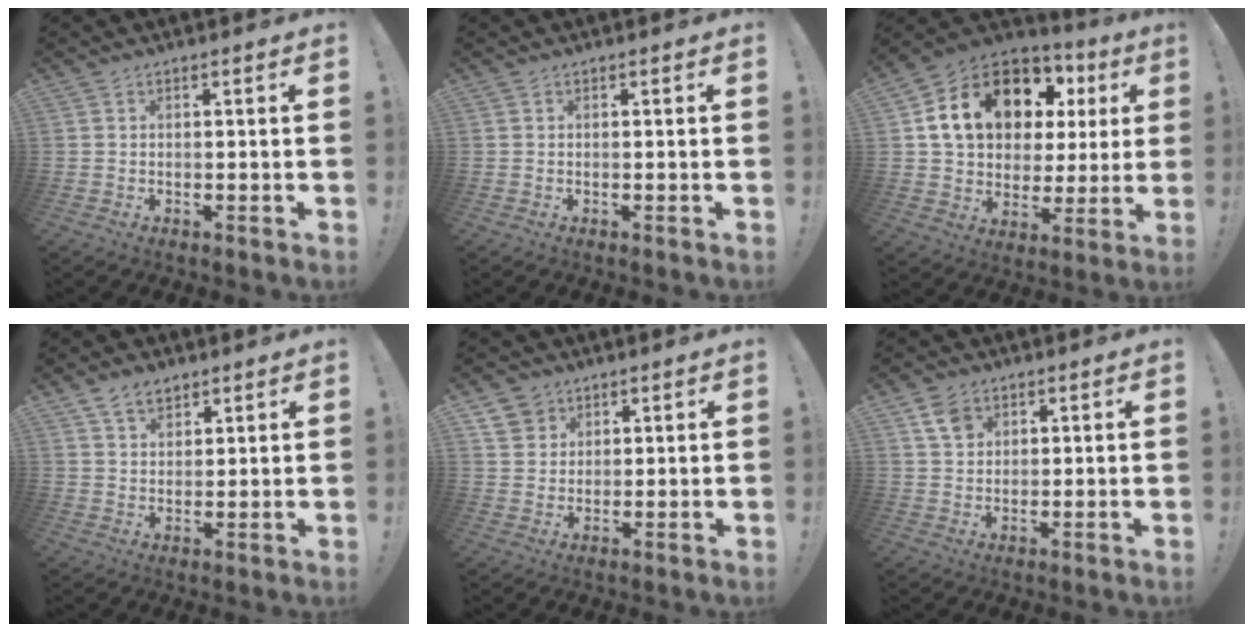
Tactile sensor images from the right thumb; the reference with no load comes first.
{"total": 0.0}
{"total": 19.1, "force": [8.4, 12.4, 11.8], "torque": [-0.199, -0.031, 0.165]}
{"total": 6.0, "force": [4.2, 3.5, 2.4], "torque": [-0.045, -0.014, 0.080]}
{"total": 6.1, "force": [3.6, 4.9, 0.8], "torque": [-0.010, -0.024, 0.070]}
{"total": 5.5, "force": [3.0, 4.0, 2.3], "torque": [-0.037, -0.005, 0.058]}